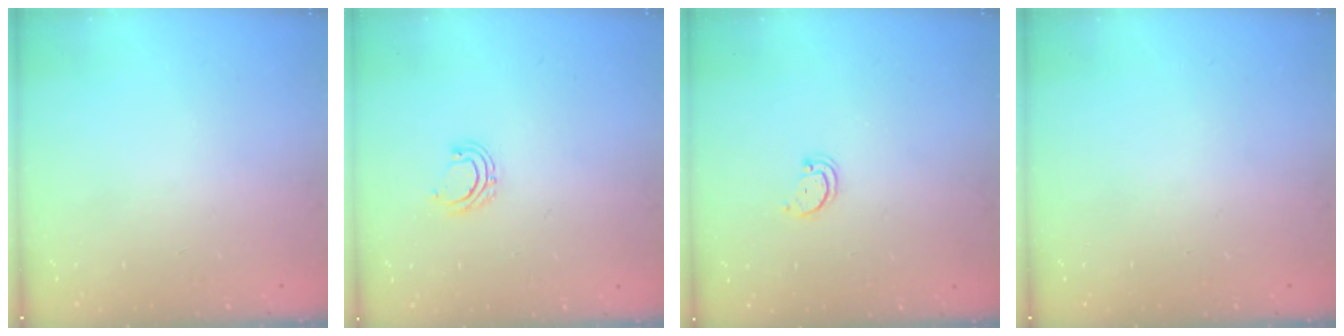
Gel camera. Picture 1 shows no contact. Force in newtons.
{"total": 4.7, "press": 4.7, "slide": 0.8}
{"total": 2.2, "press": 2.1, "slide": 0.4}
{"total": 0.0}